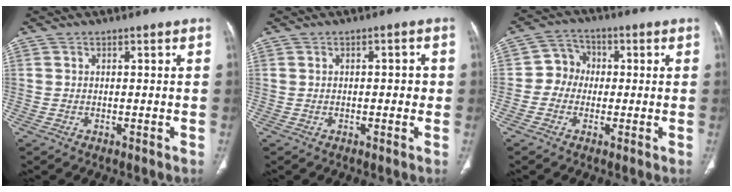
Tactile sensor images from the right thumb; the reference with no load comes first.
{"total": 2.5, "force": [0.0, 1.3, 2.1], "torque": [-0.019, 0.004, -0.004]}
{"total": 5.9, "force": [-0.5, 5.5, 2.3], "torque": [-0.008, 0.018, -0.022]}